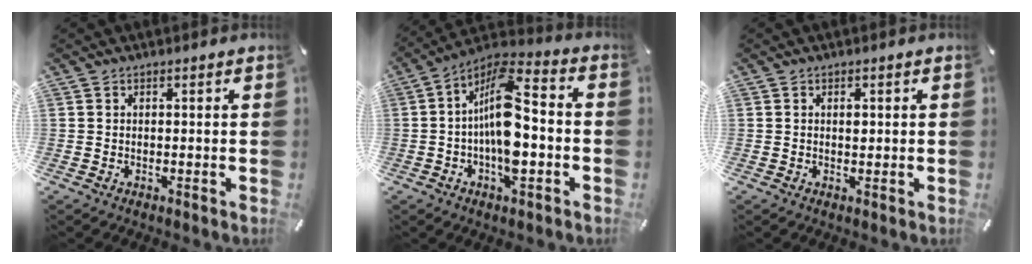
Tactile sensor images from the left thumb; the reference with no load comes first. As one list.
[{"total": 14.3, "force": [-2.3, 6.6, 12.5], "torque": [-0.234, 0.002, -0.041]}, {"total": 1.2, "force": [0.2, 0.7, 0.9], "torque": [-0.010, -0.001, 0.001]}]